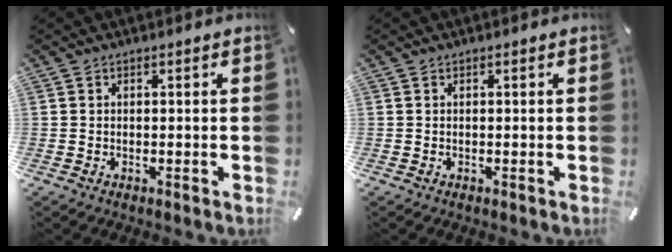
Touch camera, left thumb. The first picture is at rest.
{"total": 0.0}